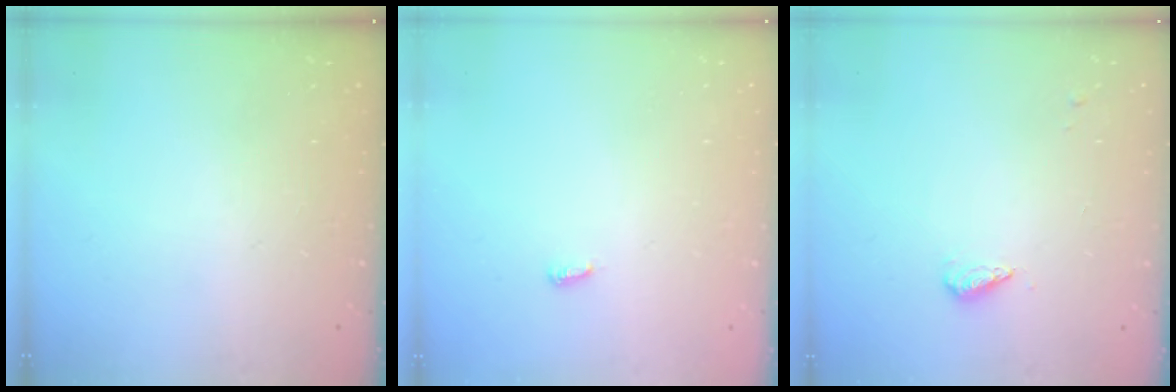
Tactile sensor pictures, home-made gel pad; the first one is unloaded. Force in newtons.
{"total": 2.9, "press": 2.9, "slide": 0.3}
{"total": 3.6, "press": 3.5, "slide": 1.1}